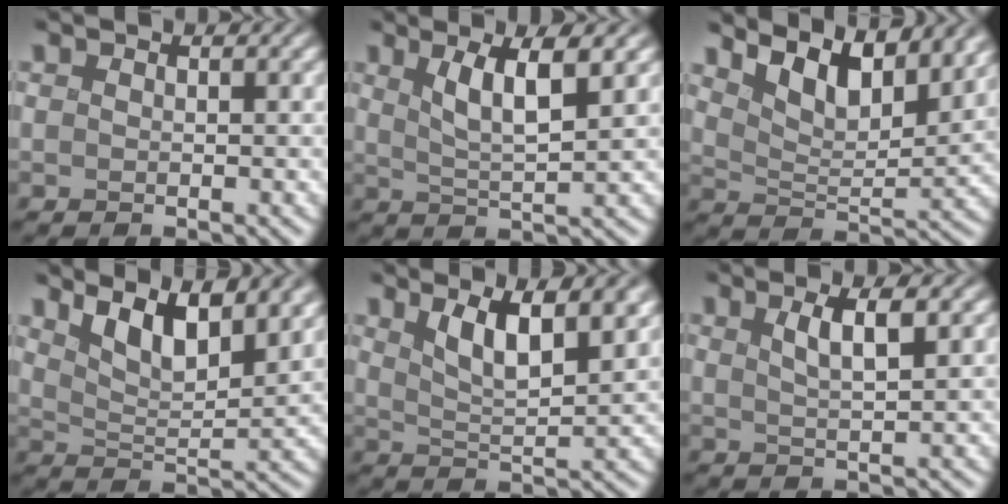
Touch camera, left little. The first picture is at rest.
{"total": 4.6, "force": [1.5, 1.0, 4.2], "torque": [-0.083, -0.004, 0.034]}
{"total": 8.1, "force": [4.9, 3.3, 5.5], "torque": [-0.099, 0.002, 0.081]}
{"total": 7.6, "force": [4.3, 2.7, 5.6], "torque": [-0.097, 0.003, 0.067]}
{"total": 6.1, "force": [2.7, 2.1, 5.1], "torque": [-0.091, 0.001, 0.047]}
{"total": 2.7, "force": [0.8, 0.3, 2.5], "torque": [-0.059, -0.004, 0.021]}